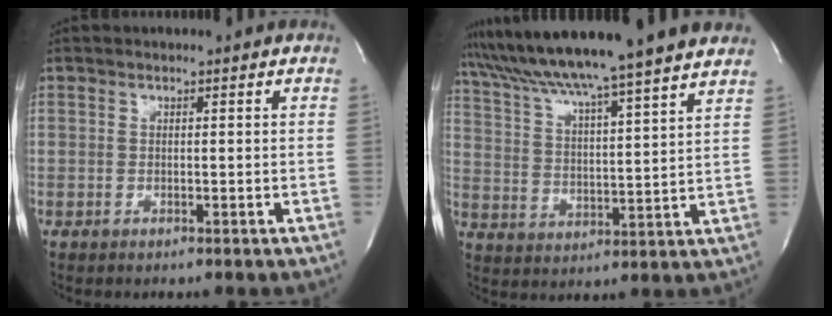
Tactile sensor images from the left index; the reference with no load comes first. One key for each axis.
{"total": 19.8, "fx": 17.2, "fy": -1.3, "fz": 9.6, "tx": -0.169, "ty": 0.003, "tz": 0.254}